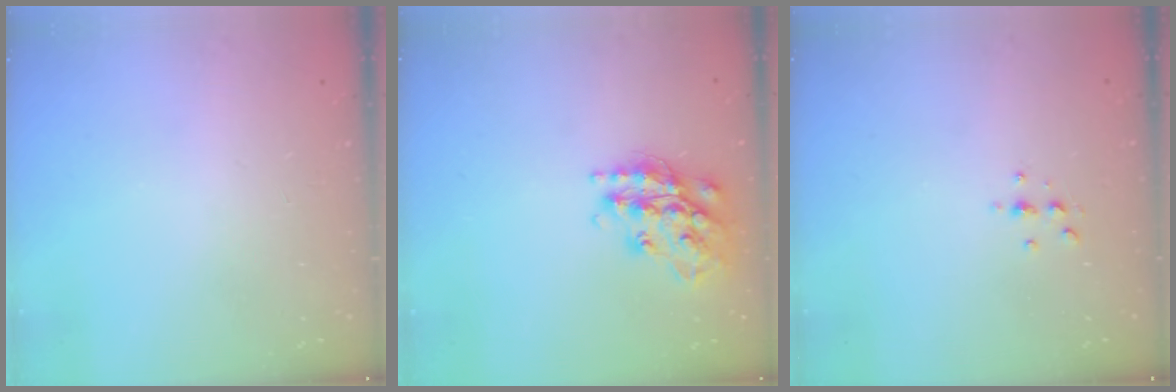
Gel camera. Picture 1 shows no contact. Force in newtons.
{"total": 17.8, "press": 17.8, "slide": 1.3}
{"total": 3.0, "press": 3.0, "slide": 0.4}